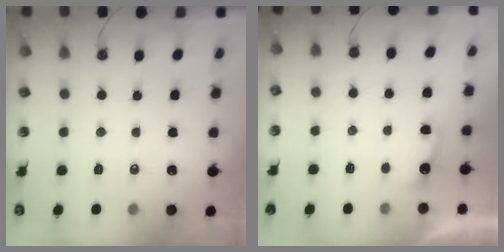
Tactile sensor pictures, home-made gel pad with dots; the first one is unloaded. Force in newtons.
{"total": 3.1, "press": 3.0, "slide": 1.0}